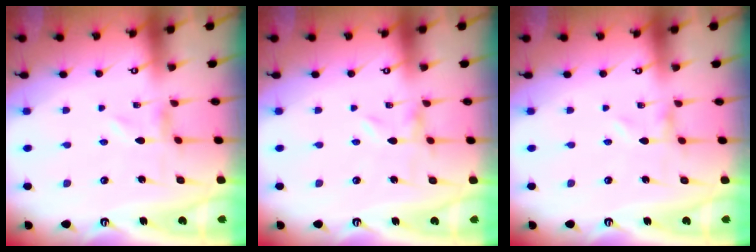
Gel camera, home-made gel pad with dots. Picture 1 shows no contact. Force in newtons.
{"total": 0.0}
{"total": 0.0}